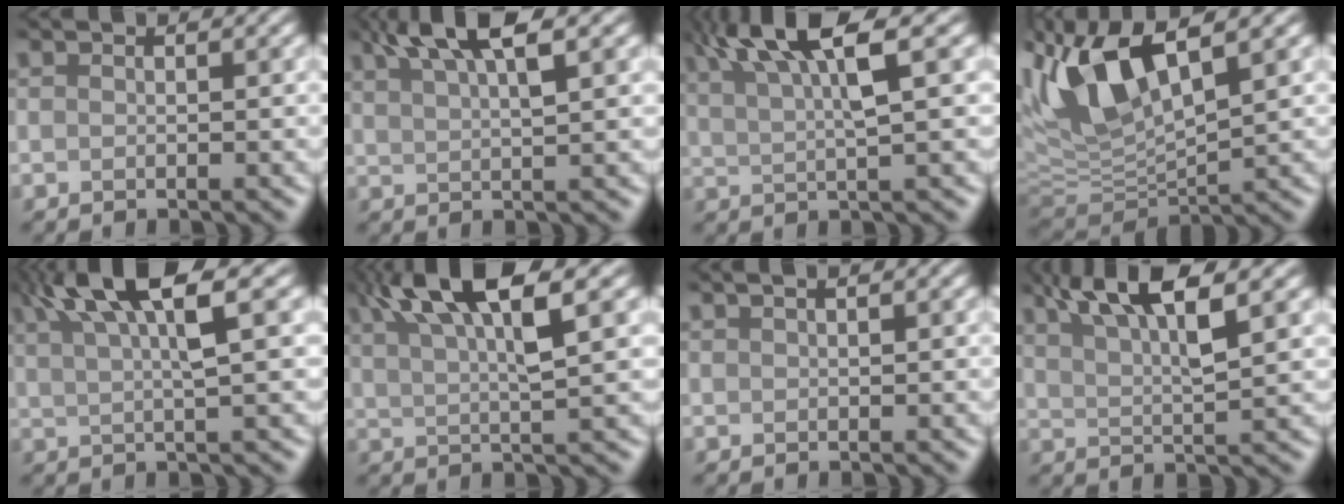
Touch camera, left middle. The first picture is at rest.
{"total": 4.1, "force": [3.2, -0.1, 2.5], "torque": [-0.053, 0.016, 0.072]}
{"total": 6.0, "force": [3.6, 0.6, 4.8], "torque": [-0.099, 0.022, 0.086]}
{"total": 7.0, "force": [3.2, 2.3, 5.7], "torque": [-0.164, 0.010, 0.085]}
{"total": 6.0, "force": [3.4, 0.6, 4.9], "torque": [-0.088, 0.025, 0.079]}
{"total": 6.8, "force": [4.0, 0.8, 5.4], "torque": [-0.105, 0.023, 0.091]}
{"total": 1.3, "force": [0.8, 0.6, 0.9], "torque": [0.000, 0.019, 0.002]}
{"total": 5.3, "force": [3.6, 0.1, 3.8], "torque": [-0.086, 0.012, 0.086]}